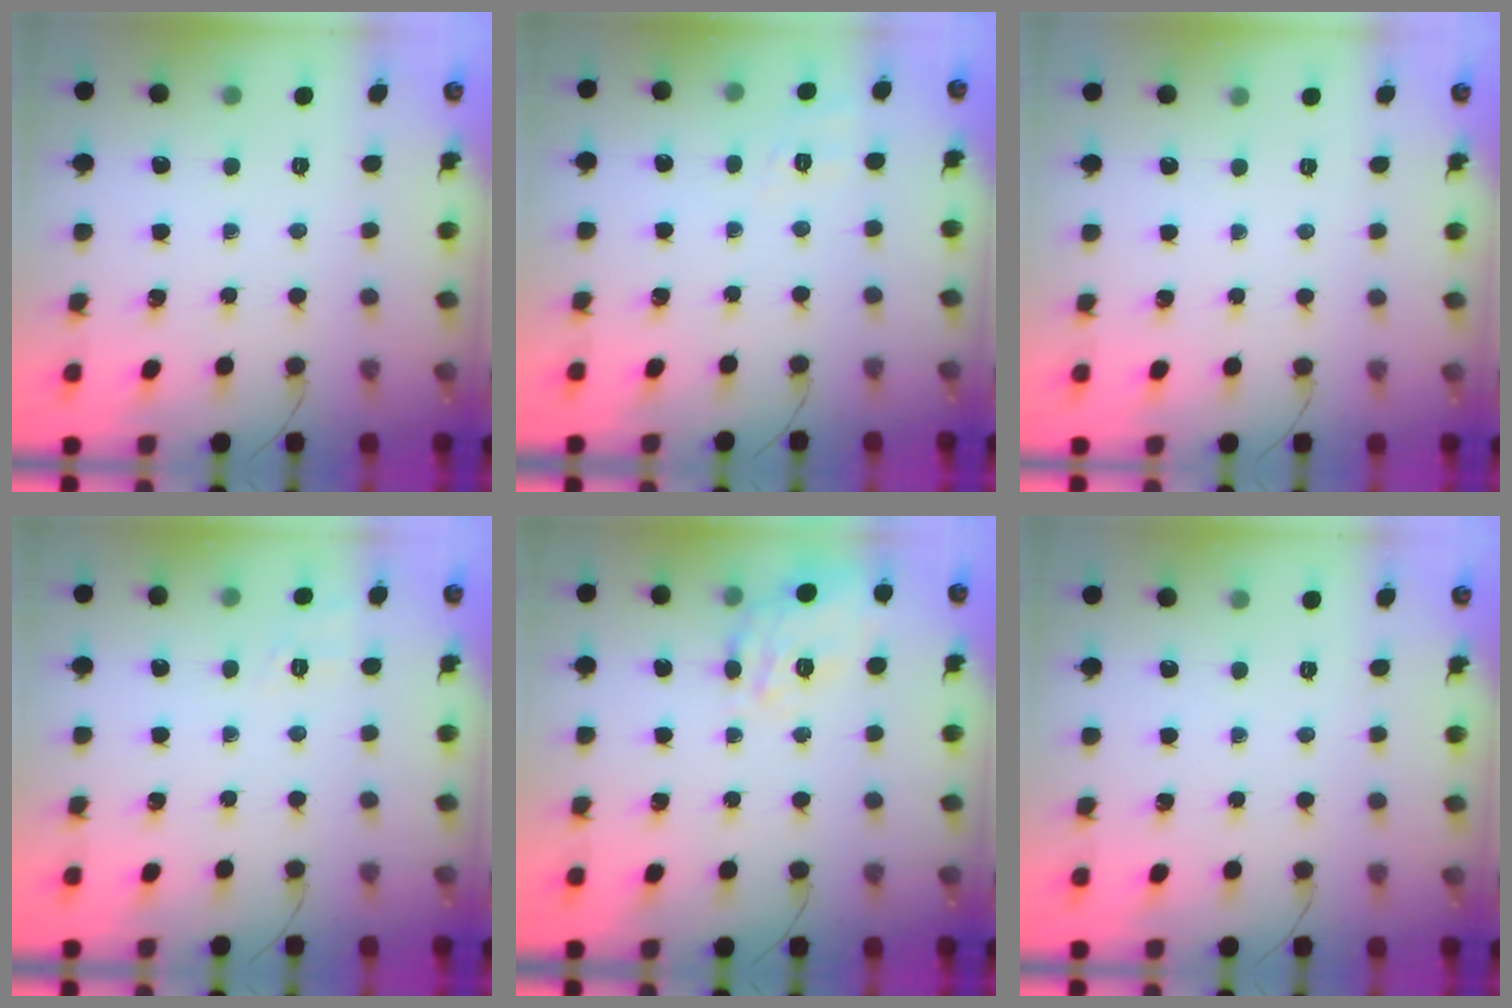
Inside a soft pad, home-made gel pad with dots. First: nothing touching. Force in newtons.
{"total": 2.0, "press": 0.7, "slide": 1.9}
{"total": 2.4, "press": 2.4, "slide": 0.5}
{"total": 1.9, "press": 0.8, "slide": 1.7}
{"total": 13.7, "press": 13.7, "slide": 0.6}
{"total": 0.0}